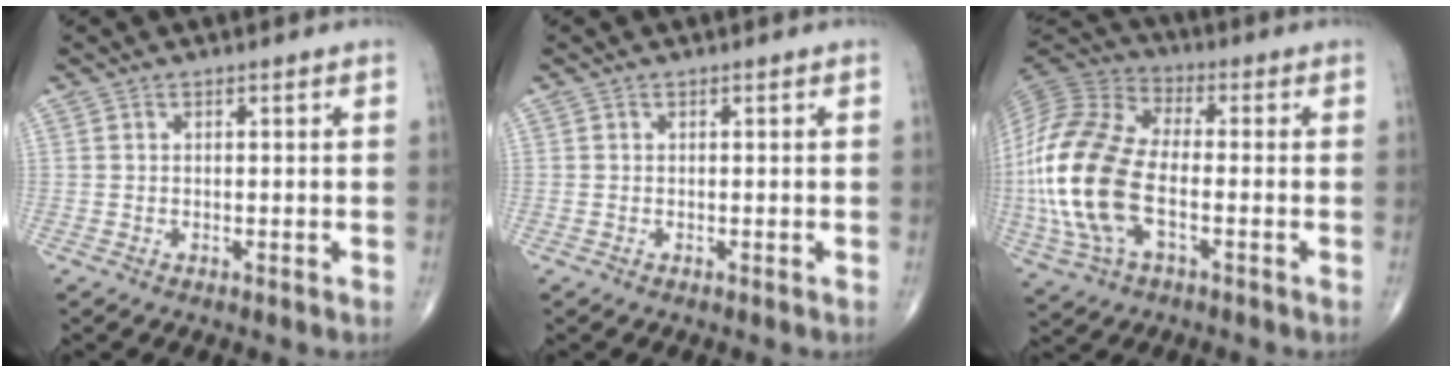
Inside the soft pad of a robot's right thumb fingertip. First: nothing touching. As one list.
[{"total": 0.0}, {"total": 21.2, "force": [-3.4, 11.2, 17.7], "torque": [-0.397, 0.012, -0.064]}]